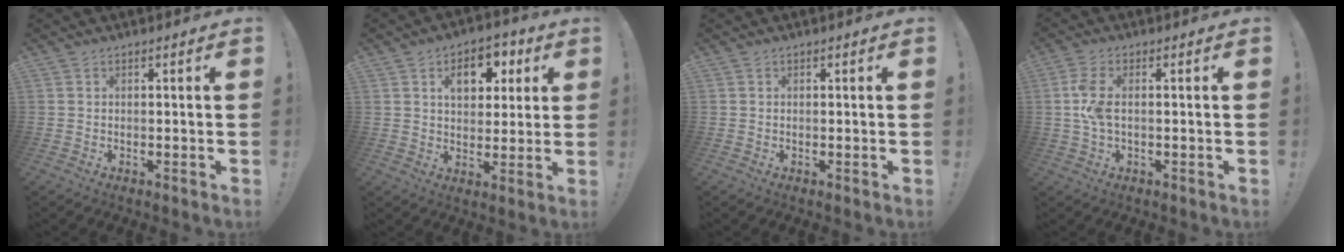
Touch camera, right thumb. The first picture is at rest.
{"total": 10.0, "force": [3.6, 7.0, 6.2], "torque": [-0.080, -0.004, 0.063]}
{"total": 0.0}
{"total": 6.2, "force": [0.0, 2.3, 5.7], "torque": [-0.120, 0.000, -0.004]}